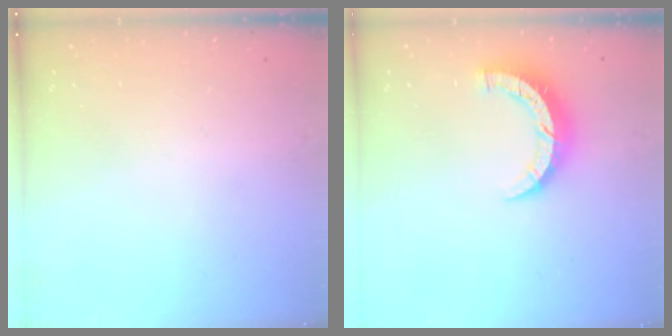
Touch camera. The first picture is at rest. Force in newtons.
{"total": 8.0, "press": 7.9, "slide": 0.6}